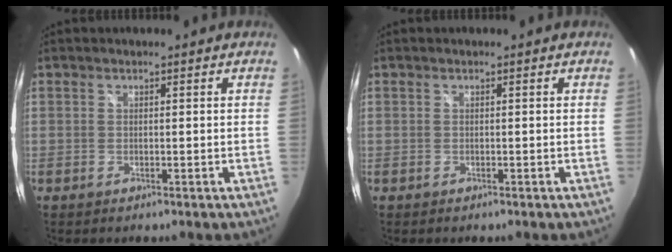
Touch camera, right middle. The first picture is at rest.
{"total": 0.0}